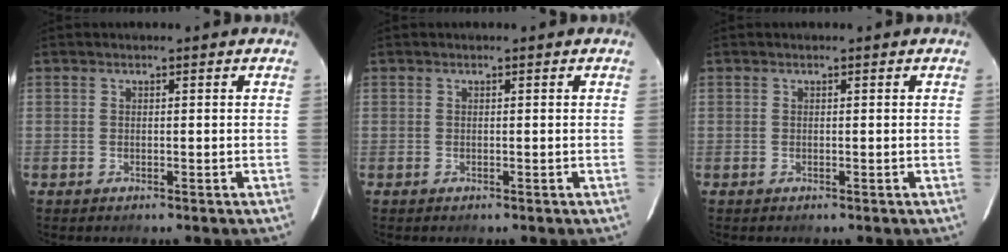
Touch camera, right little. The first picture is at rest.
{"total": 0.0}
{"total": 0.0}